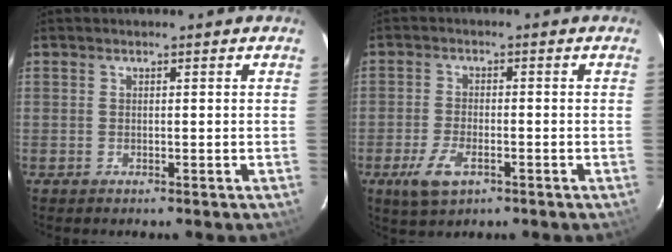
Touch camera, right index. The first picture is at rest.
{"total": 6.3, "force": [-3.2, 3.0, 4.6], "torque": [-0.113, -0.009, -0.057]}